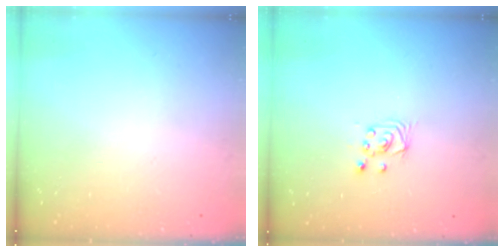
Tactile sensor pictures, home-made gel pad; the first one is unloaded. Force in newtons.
{"total": 3.0, "press": 3.0, "slide": 0.3}